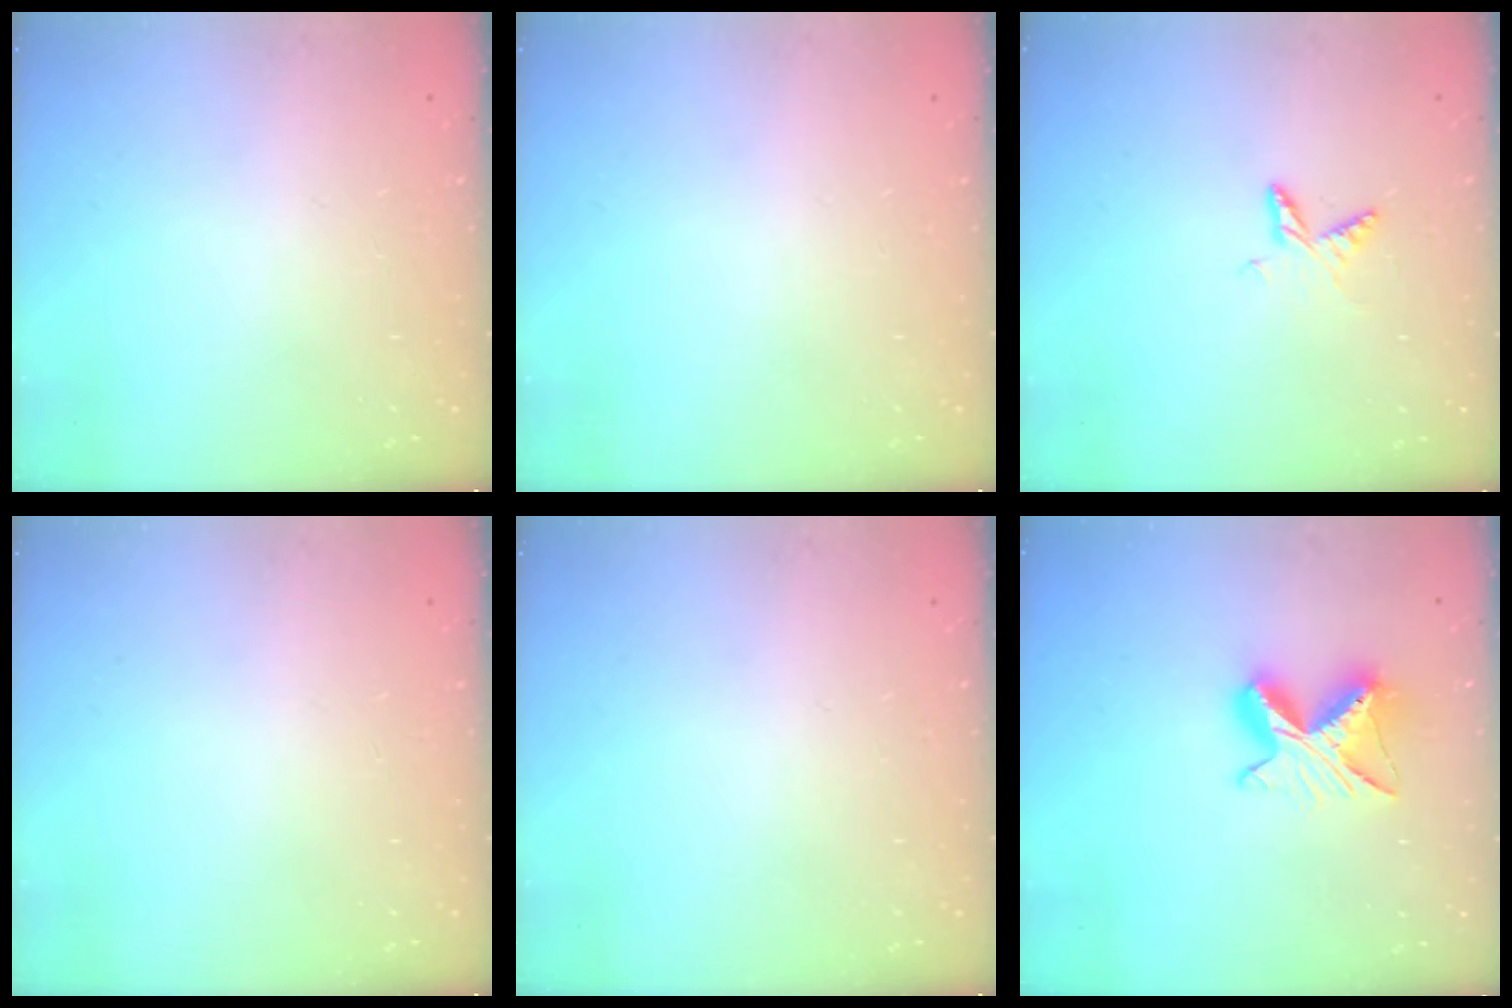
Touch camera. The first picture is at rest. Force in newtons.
{"total": 0.0}
{"total": 6.3, "press": 6.3, "slide": 0.8}
{"total": 0.0}
{"total": 0.0}
{"total": 10.3, "press": 10.3, "slide": 1.1}